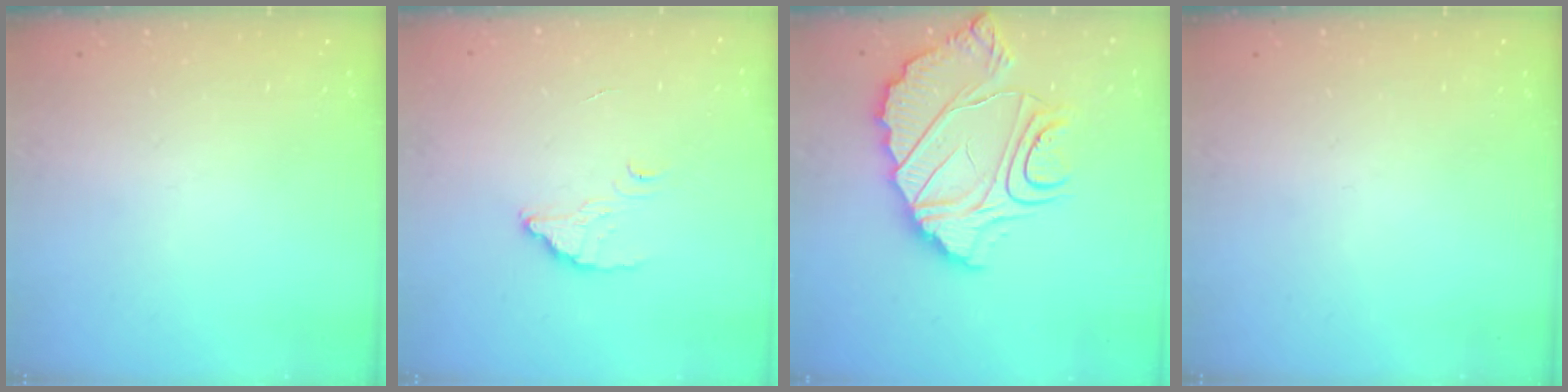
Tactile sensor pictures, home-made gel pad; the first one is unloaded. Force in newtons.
{"total": 2.9, "press": 2.9, "slide": 0.3}
{"total": 12.3, "press": 12.3, "slide": 1.0}
{"total": 0.0}